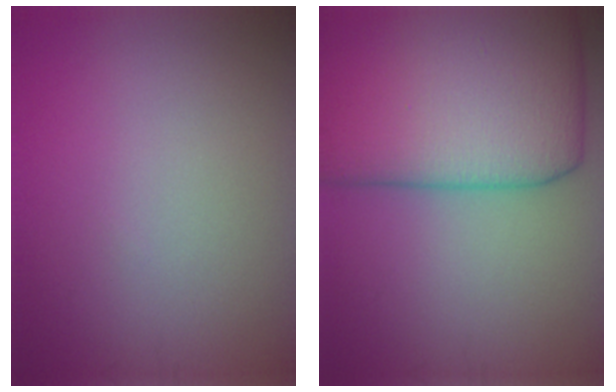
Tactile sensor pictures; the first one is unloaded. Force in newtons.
{"total": 14.6, "press": 14.6, "slide": 0.3}